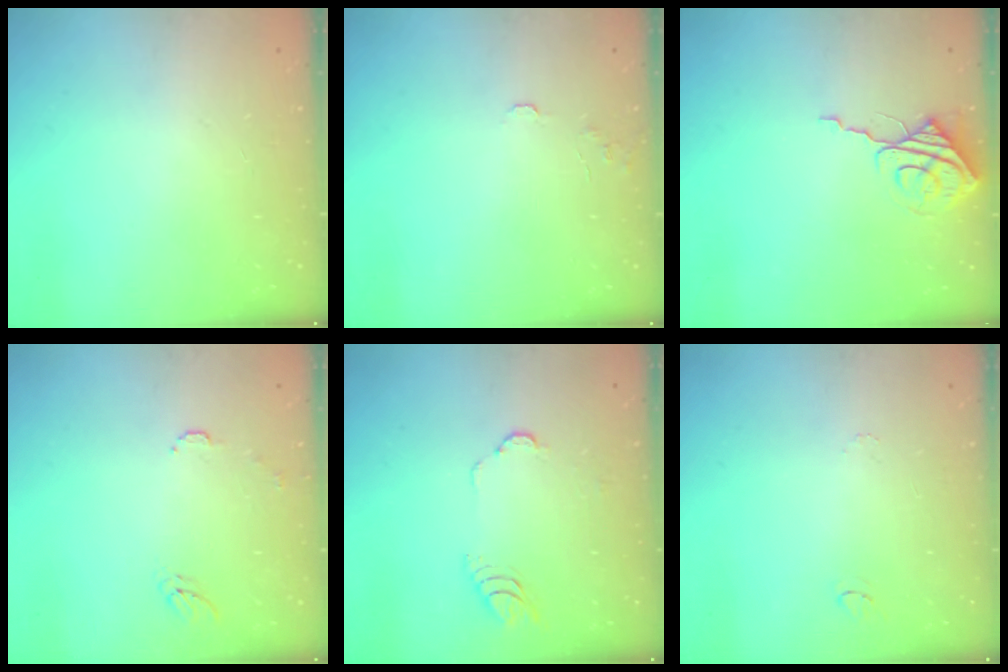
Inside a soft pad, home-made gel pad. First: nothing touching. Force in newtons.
{"total": 4.4, "press": 4.4, "slide": 0.4}
{"total": 8.3, "press": 8.3, "slide": 0.7}
{"total": 8.0, "press": 8.0, "slide": 0.7}
{"total": 4.2, "press": 4.2, "slide": 0.4}
{"total": 4.1, "press": 4.1, "slide": 0.3}